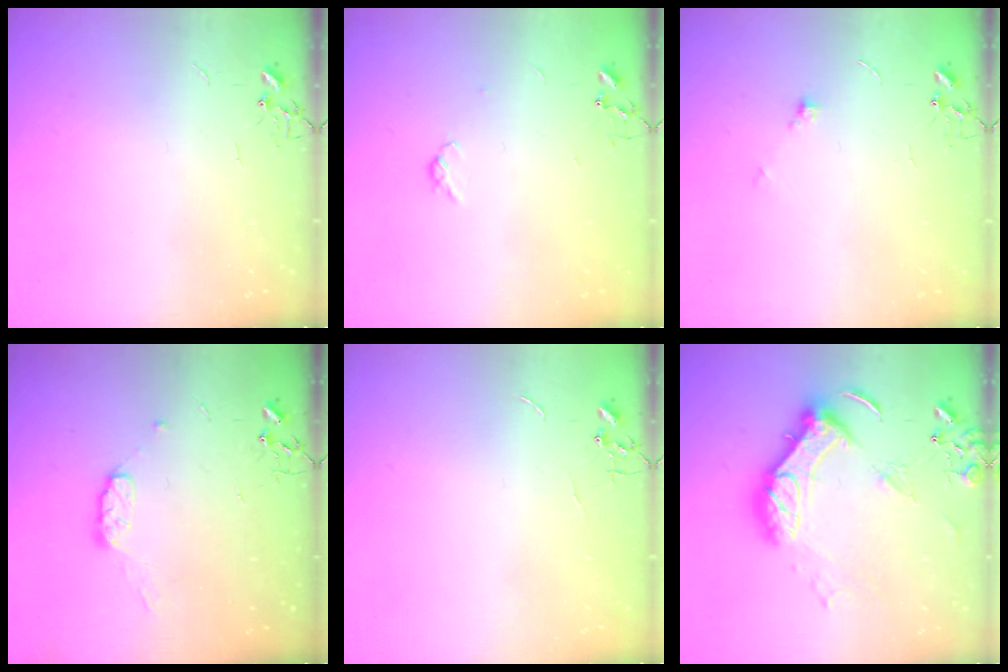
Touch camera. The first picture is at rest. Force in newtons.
{"total": 4.3, "press": 4.3, "slide": 0.7}
{"total": 5.4, "press": 5.3, "slide": 1.0}
{"total": 7.1, "press": 7.0, "slide": 1.1}
{"total": 0.0}
{"total": 16.9, "press": 16.7, "slide": 2.1}